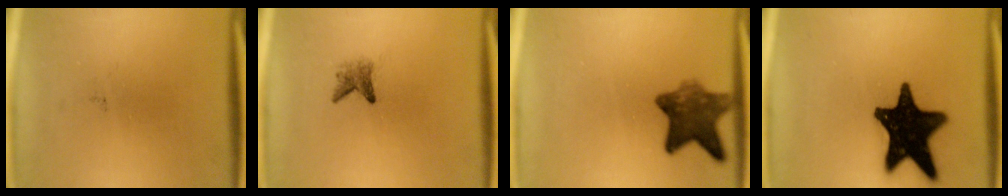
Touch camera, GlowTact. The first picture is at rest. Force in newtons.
{"total": 2.0}
{"total": 8.2}
{"total": 19.0}